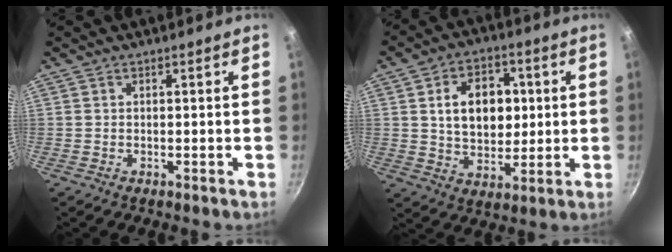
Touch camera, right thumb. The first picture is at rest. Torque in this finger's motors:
{"motor_torque": [-0.69, 1.44, 0.28, 0.06, 0.04]}